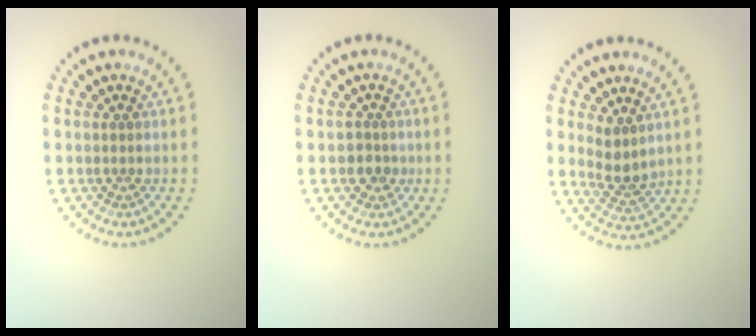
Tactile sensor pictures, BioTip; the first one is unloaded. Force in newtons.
{"total": 1.3, "press": 1.2, "slide": 0.7}
{"total": 2.5, "press": 1.9, "slide": 1.6}